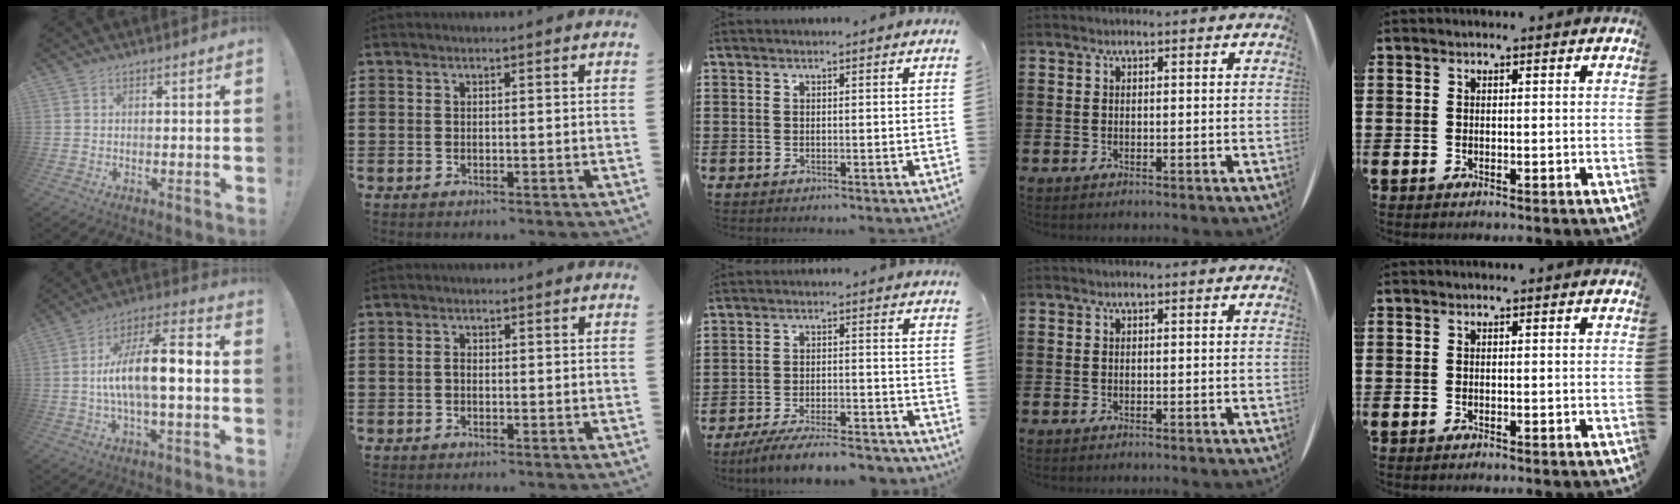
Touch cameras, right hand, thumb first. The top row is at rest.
{"thumb": {"total": 14.0, "force": [-1.2, 3.6, 13.5], "torque": [-0.229, 0.005, -0.026]}, "index": {"total": 1.1, "force": [-0.4, 0.6, 0.8], "torque": [-0.018, 0.000, -0.007]}, "middle": {"total": 6.6, "force": [-6.1, 0.2, 2.6], "torque": [-0.049, -0.006, -0.114]}}